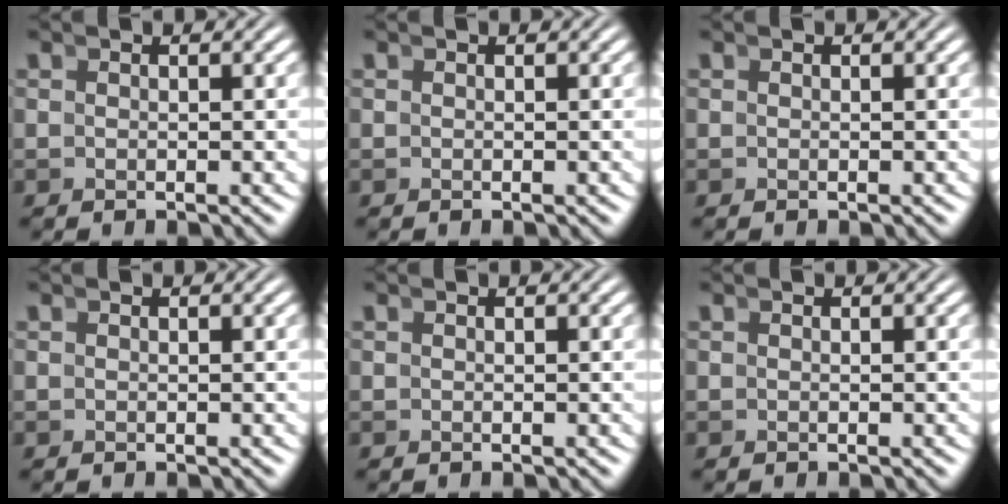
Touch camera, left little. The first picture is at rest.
{"total": 0.0}
{"total": 0.0}
{"total": 0.0}
{"total": 0.0}
{"total": 0.0}